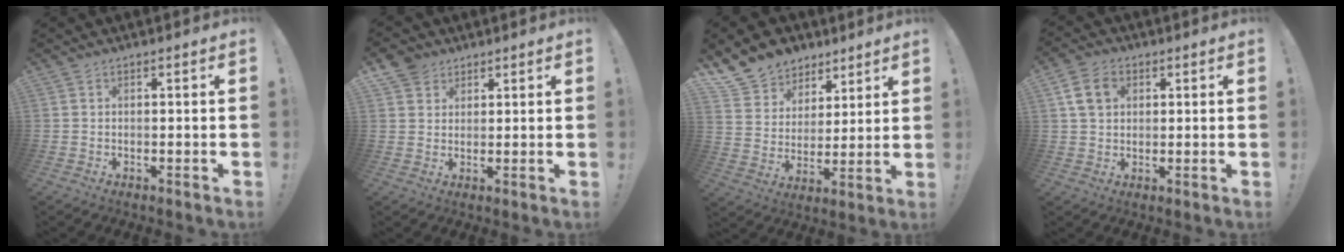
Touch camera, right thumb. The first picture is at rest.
{"total": 4.9, "force": [3.3, 3.6, 0.6], "torque": [-0.007, -0.020, 0.063]}
{"total": 11.7, "force": [7.9, 8.4, 2.2], "torque": [-0.040, -0.058, 0.156]}
{"total": 7.8, "force": [2.6, 5.9, 4.5], "torque": [-0.085, 0.007, 0.051]}